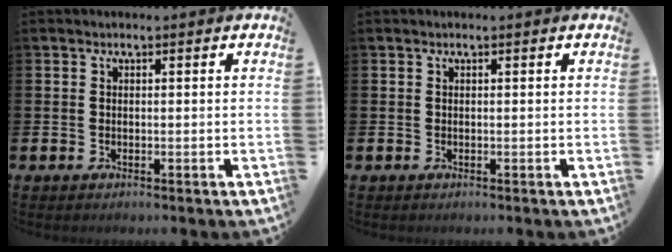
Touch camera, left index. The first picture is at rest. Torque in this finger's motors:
{"motor_torque": [-0.19, 0.15, 0.06, -0.01]}